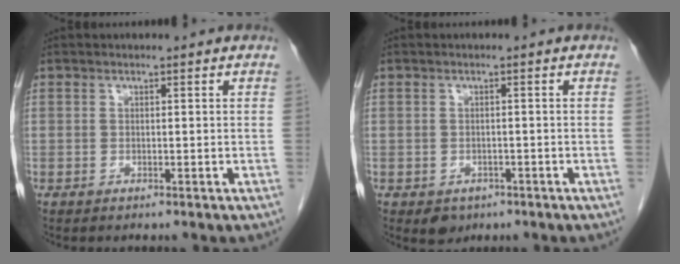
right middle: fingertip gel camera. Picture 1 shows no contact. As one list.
[{"total": 2.8, "force": [-1.6, 2.1, 1.0], "torque": [-0.010, 0.002, -0.015]}]